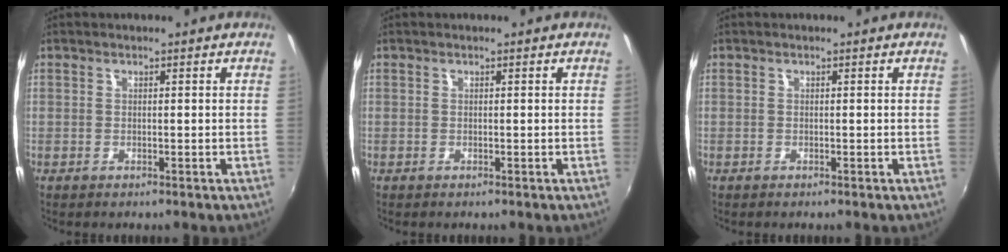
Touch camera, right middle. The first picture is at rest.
{"total": 0.0}
{"total": 0.0}